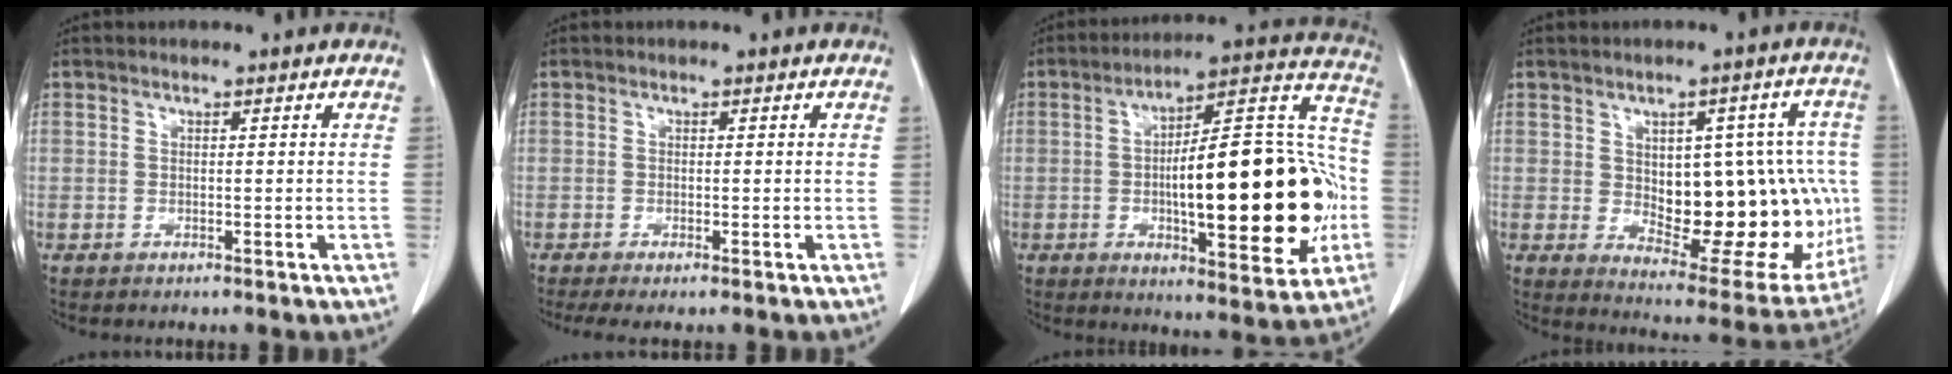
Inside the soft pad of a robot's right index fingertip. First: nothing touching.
{"total": 2.7, "force": [-2.1, 0.0, 1.7], "torque": [-0.028, -0.007, -0.036]}
{"total": 25.5, "force": [-3.3, 6.8, 24.4], "torque": [-0.321, 0.030, -0.039]}
{"total": 20.4, "force": [-0.6, 9.4, 18.1], "torque": [-0.216, 0.015, 0.022]}